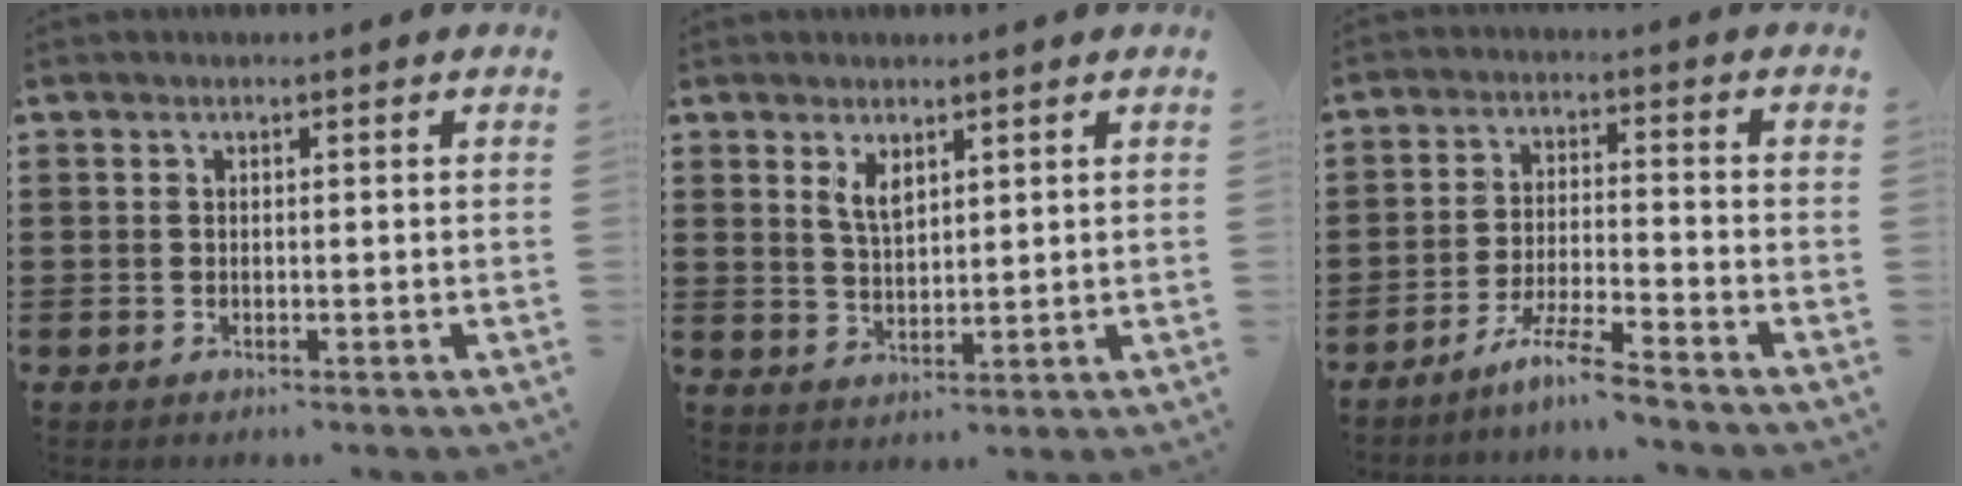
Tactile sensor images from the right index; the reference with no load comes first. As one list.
[{"total": 3.4, "force": [2.0, 1.5, 2.2], "torque": [-0.048, 0.004, 0.037]}, {"total": 6.1, "force": [-5.4, -0.5, 2.9], "torque": [-0.069, -0.014, -0.106]}]